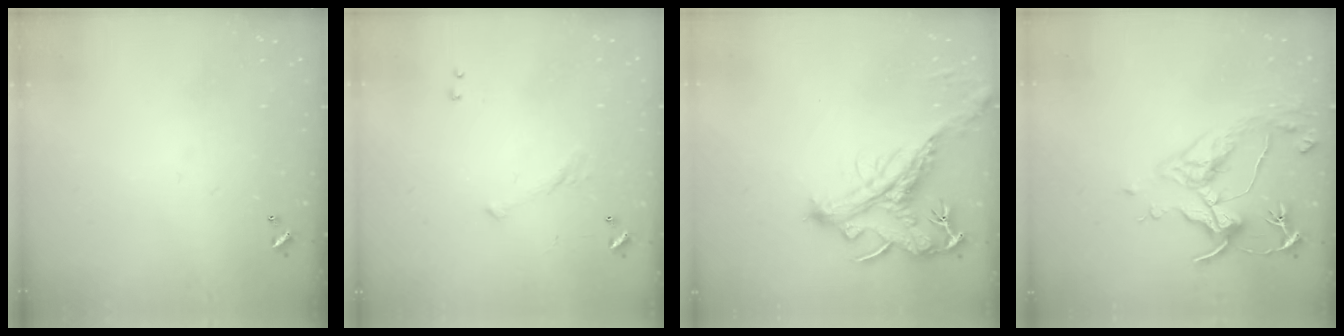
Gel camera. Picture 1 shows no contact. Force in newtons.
{"total": 5.8, "press": 5.8, "slide": 0.8}
{"total": 2.0, "press": 1.5, "slide": 1.3}
{"total": 4.6, "press": 4.5, "slide": 1.0}